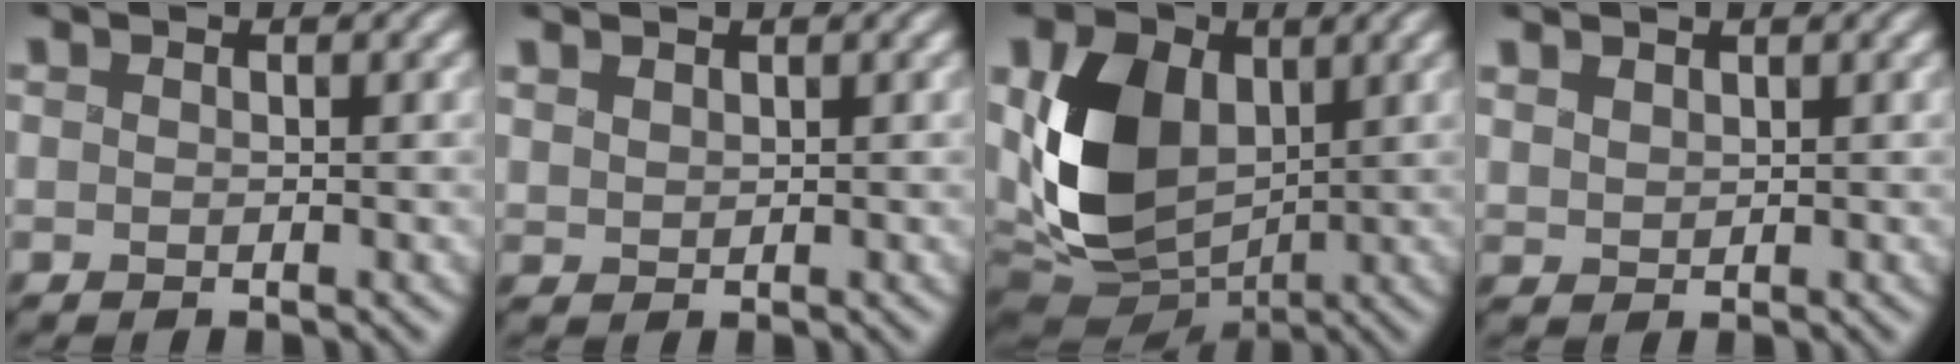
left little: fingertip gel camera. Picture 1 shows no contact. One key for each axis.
{"total": 1.2, "fx": 1.1, "fy": 0.5, "fz": 0.2, "tx": -0.007, "ty": 0.002, "tz": 0.028}
{"total": 10.0, "fx": 1.2, "fy": 7.1, "fz": 7.0, "tx": -0.170, "ty": -0.013, "tz": 0.020}
{"total": 1.5, "fx": 1.4, "fy": 0.6, "fz": 0.2, "tx": -0.008, "ty": 0.004, "tz": 0.033}